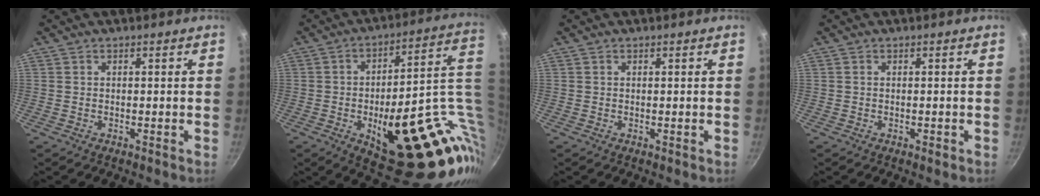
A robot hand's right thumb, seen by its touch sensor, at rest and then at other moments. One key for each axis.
{"total": 30.9, "fx": -0.8, "fy": 13.7, "fz": 27.7, "tx": -0.323, "ty": -0.003, "tz": 0.021}
{"total": 0.0}
{"total": 1.0, "fx": -0.3, "fy": 0.5, "fz": 0.8, "tx": -0.012, "ty": 0.002, "tz": -0.005}